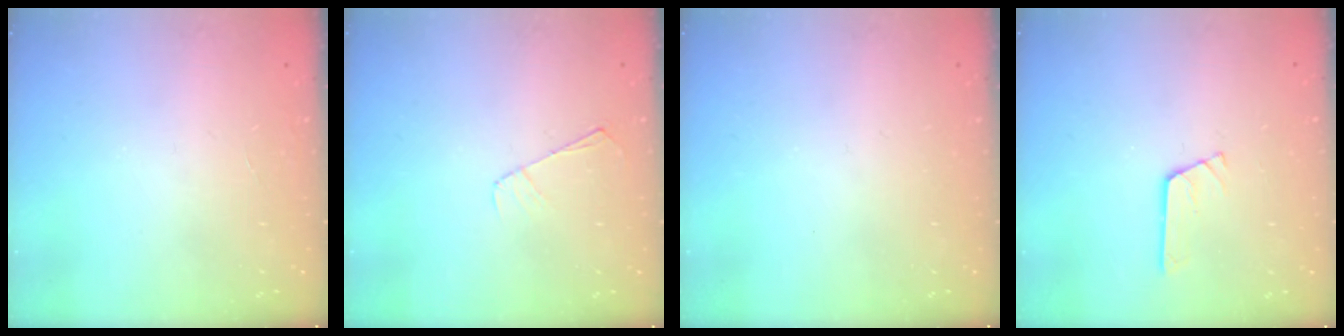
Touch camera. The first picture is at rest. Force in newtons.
{"total": 3.9, "press": 3.8, "slide": 0.5}
{"total": 0.0}
{"total": 3.0, "press": 2.9, "slide": 0.4}